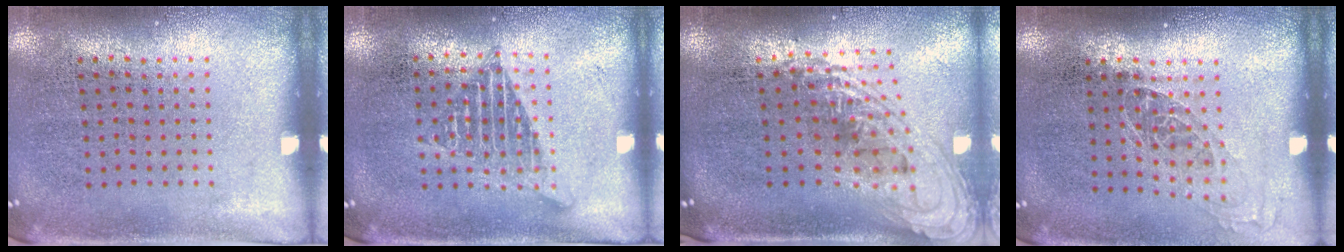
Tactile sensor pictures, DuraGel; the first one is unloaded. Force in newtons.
{"total": 1.2, "press": 1.1, "slide": 0.3}
{"total": 2.1, "press": 1.5, "slide": 1.4}
{"total": 1.0, "press": 0.9, "slide": 0.5}